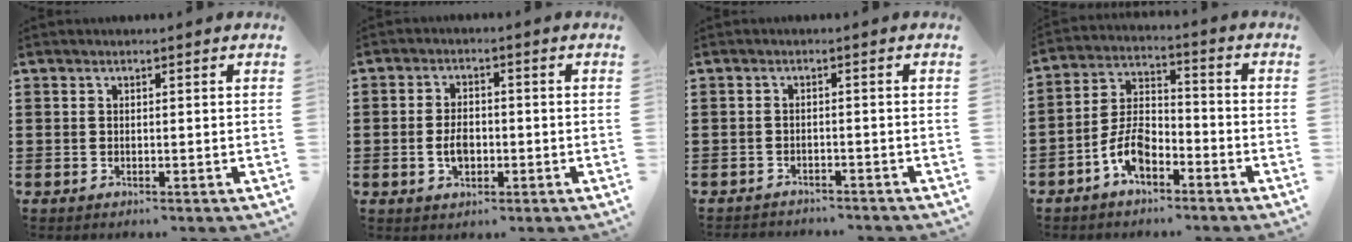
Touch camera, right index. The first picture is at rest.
{"total": 3.8, "force": [-0.7, 2.4, 2.9], "torque": [-0.062, 0.003, -0.015]}
{"total": 1.7, "force": [-1.6, 0.2, -0.1], "torque": [-0.005, 0.001, -0.036]}
{"total": 7.2, "force": [-4.1, 3.7, 4.8], "torque": [-0.113, 0.009, -0.081]}